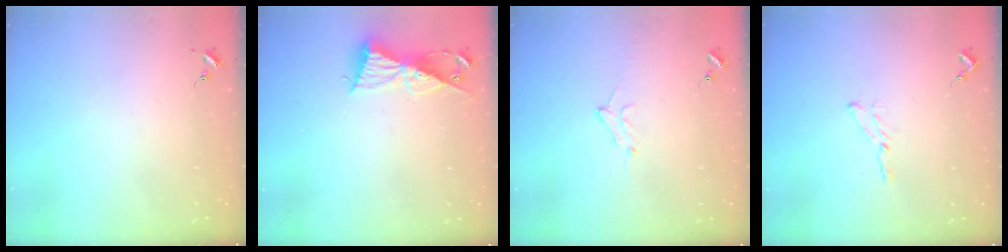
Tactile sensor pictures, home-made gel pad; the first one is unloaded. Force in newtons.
{"total": 9.6, "press": 9.5, "slide": 0.6}
{"total": 7.5, "press": 7.5, "slide": 0.9}
{"total": 4.7, "press": 4.7, "slide": 0.4}